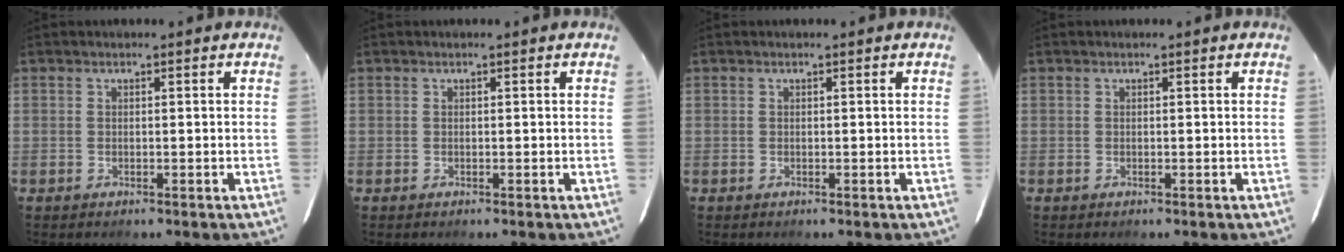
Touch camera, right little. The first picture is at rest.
{"total": 0.0}
{"total": 0.0}
{"total": 0.0}